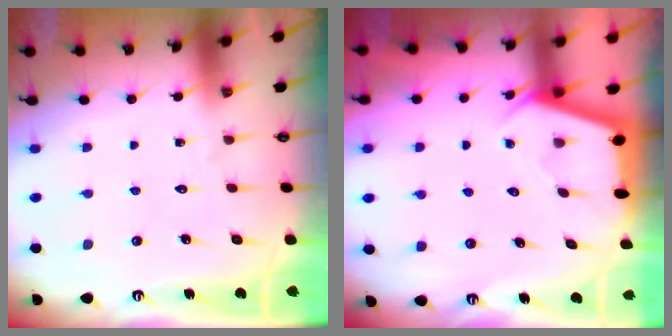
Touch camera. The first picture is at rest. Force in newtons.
{"total": 2.9, "press": 2.9, "slide": 0.3}